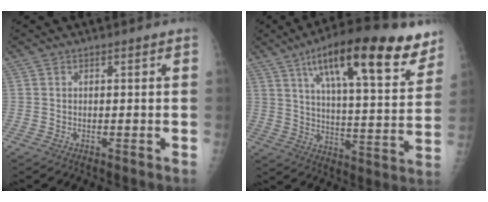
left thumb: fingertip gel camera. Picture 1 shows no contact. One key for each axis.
{"total": 25.0, "fx": 14.6, "fy": 7.4, "fz": 18.9, "tx": -0.255, "ty": -0.033, "tz": 0.221}